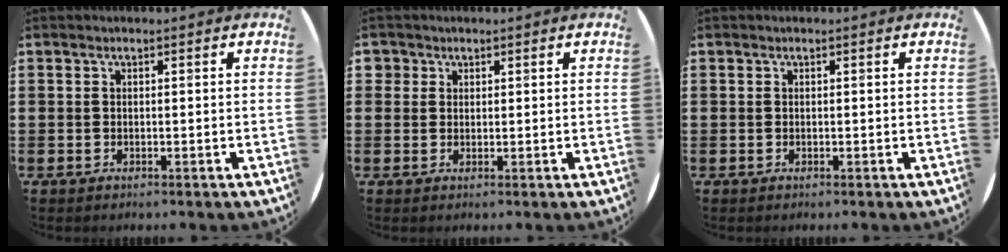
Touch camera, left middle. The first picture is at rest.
{"total": 1.6, "force": [1.1, 1.1, 0.1], "torque": [0.005, 0.002, 0.020]}
{"total": 0.0}